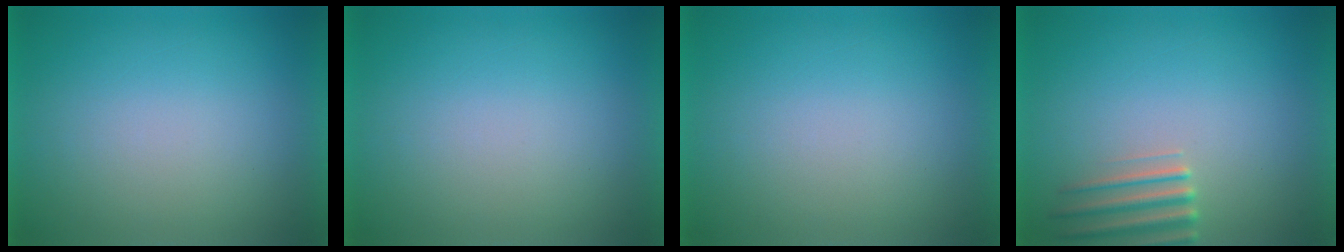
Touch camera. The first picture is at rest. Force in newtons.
{"total": 0.0}
{"total": 1.2}
{"total": 2.9}